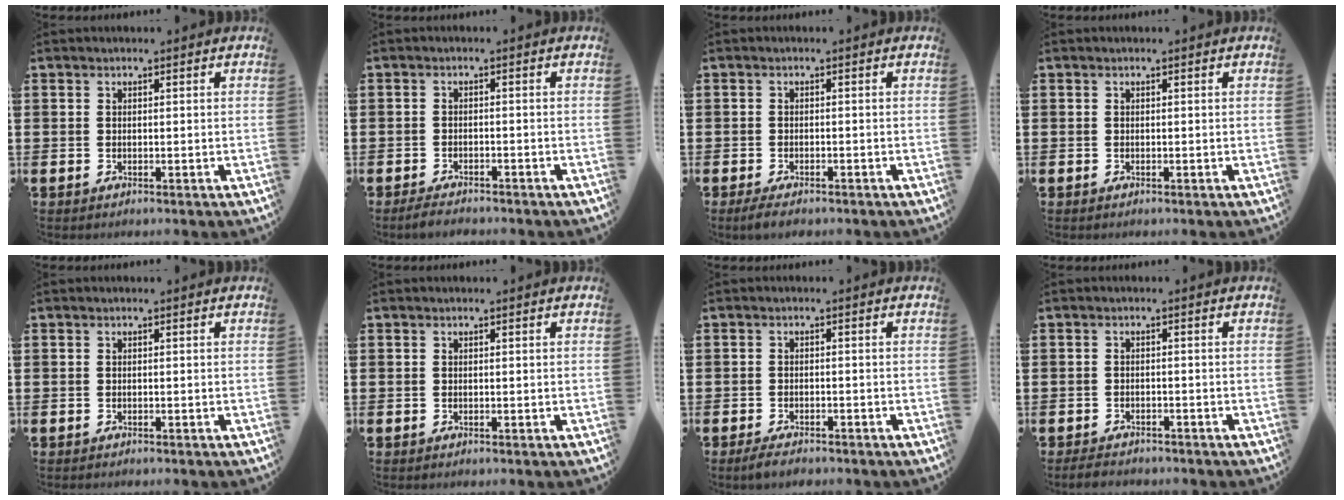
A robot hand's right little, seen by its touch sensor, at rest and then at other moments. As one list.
[{"total": 1.7, "force": [-1.6, 0.2, 0.5], "torque": [-0.012, 0.004, -0.033]}, {"total": 1.4, "force": [-1.0, 0.4, 0.9], "torque": [-0.018, 0.001, -0.020]}, {"total": 0.0}, {"total": 0.0}, {"total": 0.0}, {"total": 1.7, "force": [-1.4, 0.4, 0.9], "torque": [-0.017, 0.002, -0.027]}, {"total": 1.5, "force": [-1.4, 0.3, 0.2], "torque": [-0.009, 0.004, -0.032]}]